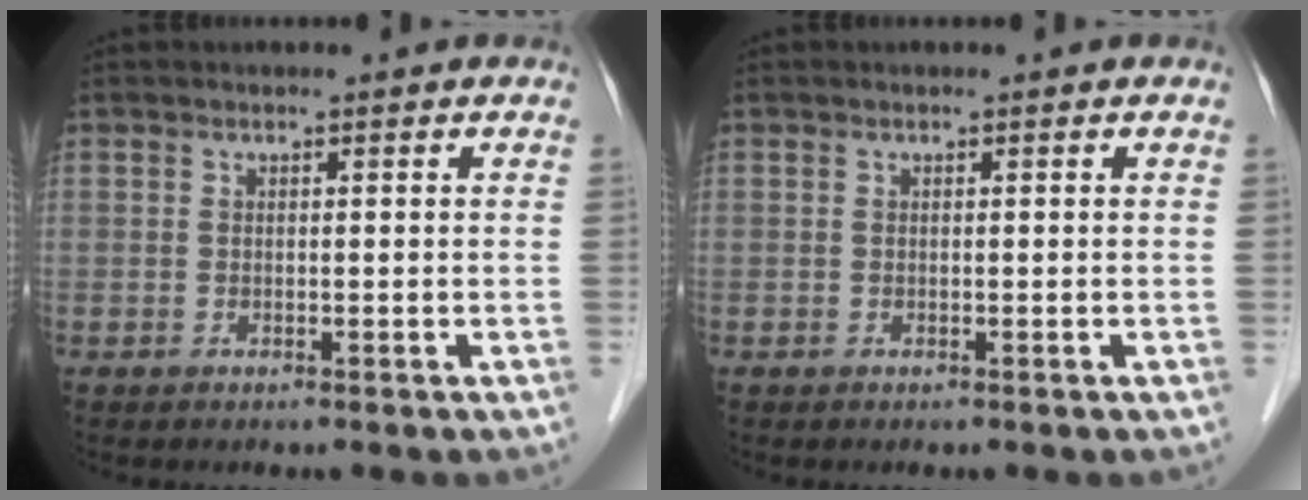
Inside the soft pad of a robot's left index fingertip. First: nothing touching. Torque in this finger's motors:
{"motor_torque": [-0.02, -0.02, 0.00, 0.00]}